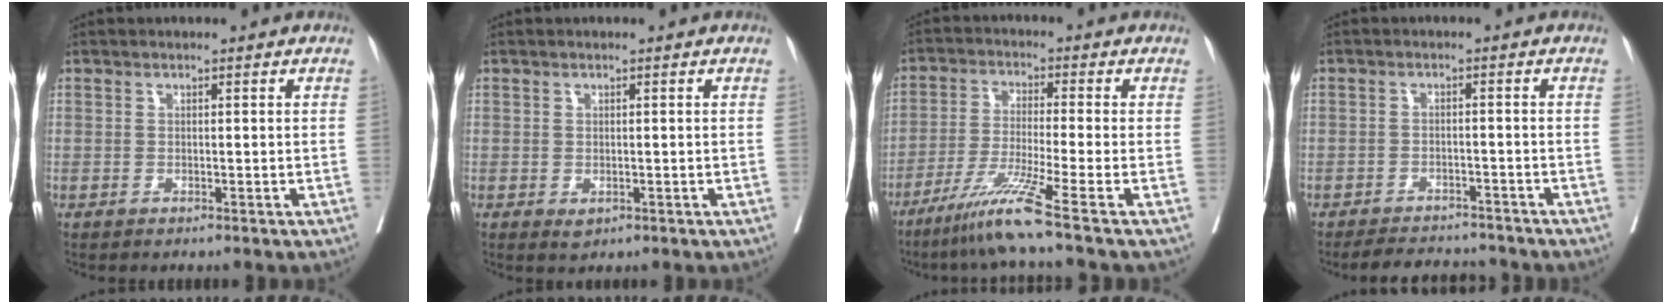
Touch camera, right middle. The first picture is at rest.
{"total": 0.9, "force": [-0.2, 0.6, 0.6], "torque": [-0.008, -0.002, 0.004]}
{"total": 8.8, "force": [-6.0, -2.6, 5.8], "torque": [-0.110, -0.037, -0.117]}
{"total": 7.1, "force": [-6.7, 1.9, 1.4], "torque": [-0.020, -0.003, -0.092]}